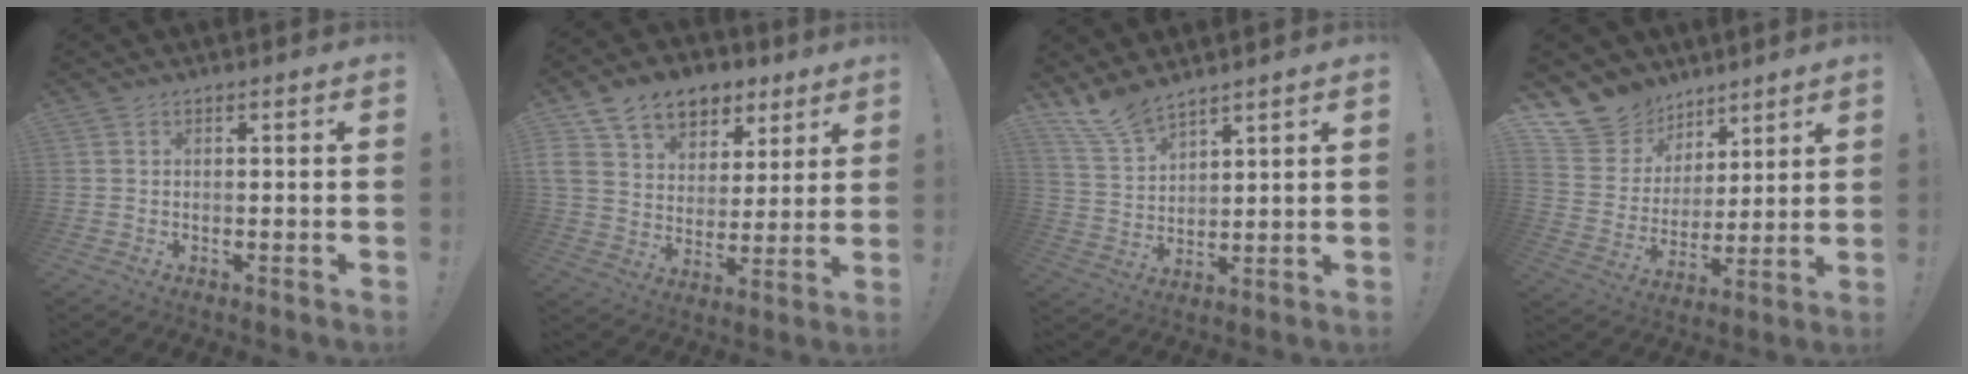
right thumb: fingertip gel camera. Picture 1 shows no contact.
{"total": 14.1, "force": [7.9, 9.9, 6.3], "torque": [-0.097, -0.045, 0.151]}
{"total": 8.9, "force": [8.0, 2.7, 2.8], "torque": [-0.069, -0.052, 0.158]}
{"total": 12.3, "force": [8.6, 8.6, 1.7], "torque": [-0.045, -0.066, 0.178]}